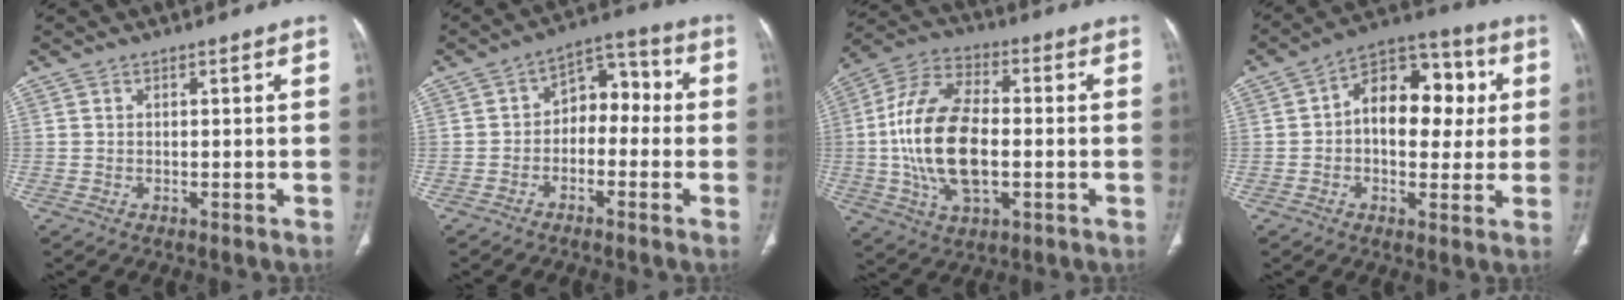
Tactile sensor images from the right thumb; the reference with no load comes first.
{"total": 8.1, "force": [-1.2, 5.7, 5.6], "torque": [-0.043, 0.047, -0.036]}
{"total": 18.6, "force": [-1.5, 9.8, 15.8], "torque": [-0.311, 0.017, -0.026]}
{"total": 15.7, "force": [1.9, 10.0, 12.0], "torque": [-0.126, 0.031, 0.020]}